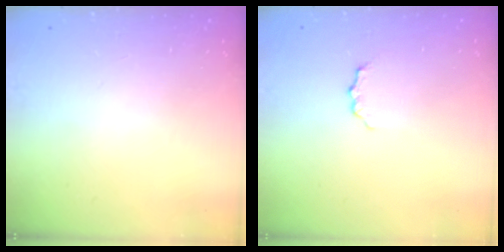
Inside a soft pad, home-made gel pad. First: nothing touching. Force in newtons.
{"total": 3.8, "press": 3.8, "slide": 0.5}